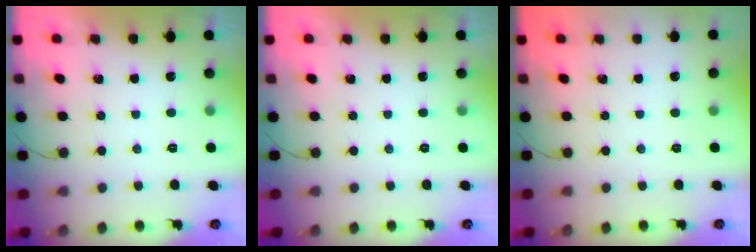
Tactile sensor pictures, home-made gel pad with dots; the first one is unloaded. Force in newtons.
{"total": 0.0}
{"total": 0.0}